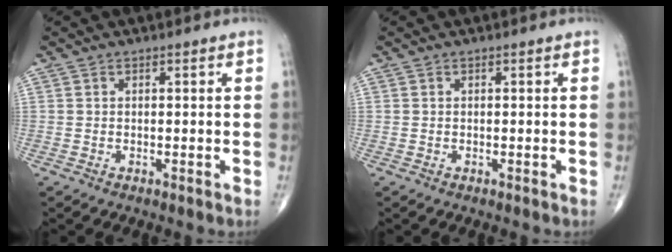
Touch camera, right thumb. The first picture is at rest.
{"total": 0.0}